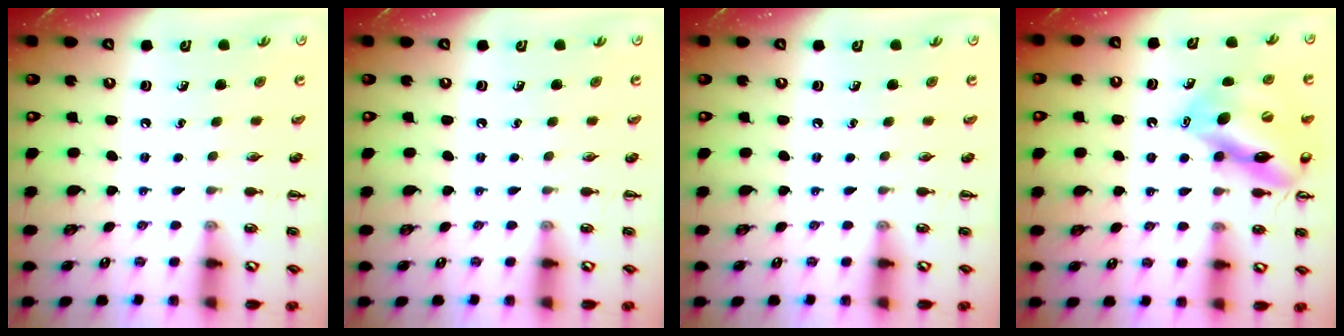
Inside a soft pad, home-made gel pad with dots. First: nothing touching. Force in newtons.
{"total": 0.0}
{"total": 0.0}
{"total": 15.2, "press": 15.0, "slide": 2.2}